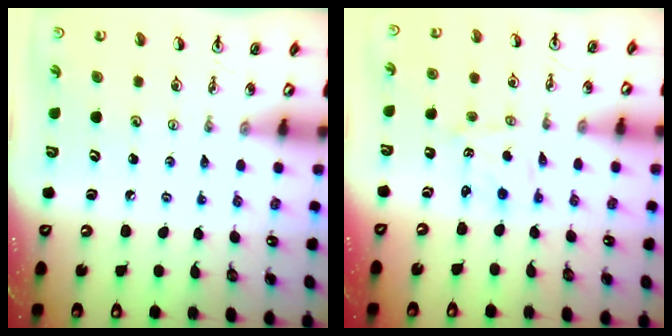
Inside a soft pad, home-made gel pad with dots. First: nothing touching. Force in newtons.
{"total": 1.1, "press": 0.9, "slide": 0.6}